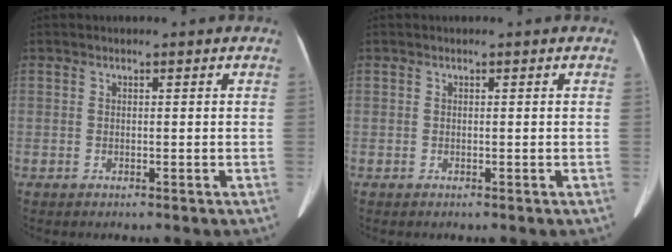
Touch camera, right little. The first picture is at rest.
{"total": 0.0}